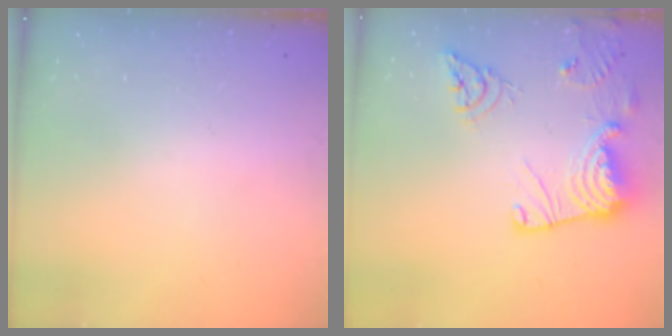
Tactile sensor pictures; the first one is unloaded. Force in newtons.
{"total": 18.1, "press": 18.0, "slide": 1.7}